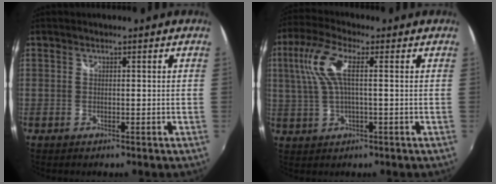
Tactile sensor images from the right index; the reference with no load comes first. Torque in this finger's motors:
{"motor_torque": [0.84, 0.02, 0.57, 0.14]}